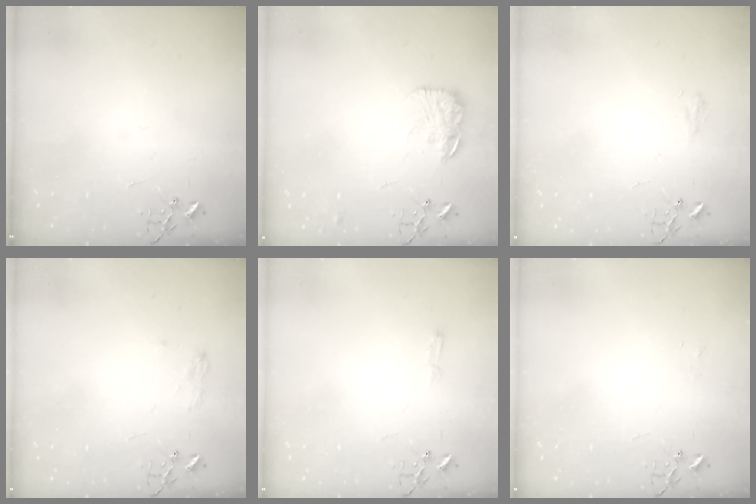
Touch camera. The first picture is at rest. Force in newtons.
{"total": 12.7, "press": 12.7, "slide": 0.6}
{"total": 5.7, "press": 5.6, "slide": 0.7}
{"total": 8.1, "press": 8.1, "slide": 1.0}
{"total": 3.6, "press": 3.6, "slide": 0.5}
{"total": 4.0, "press": 4.0, "slide": 0.5}